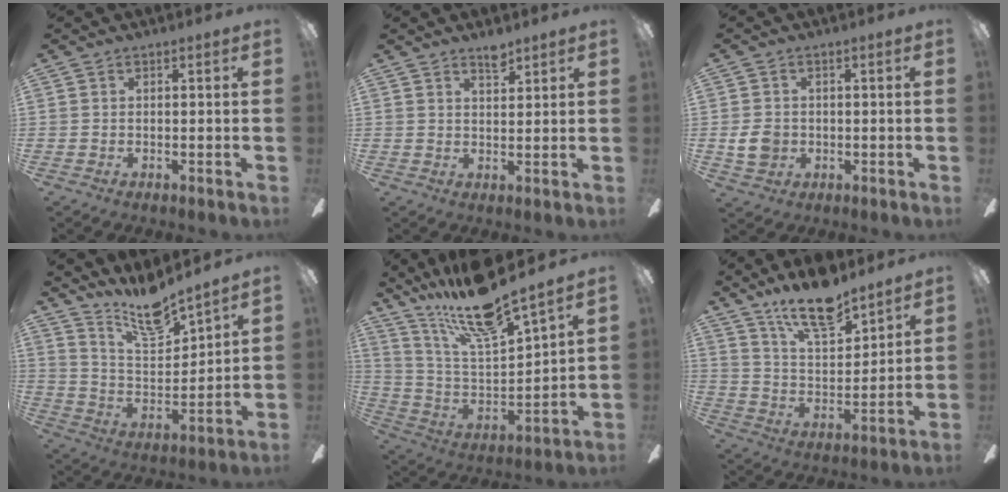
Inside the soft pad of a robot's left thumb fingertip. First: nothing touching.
{"total": 3.4, "force": [3.0, 0.9, 1.4], "torque": [-0.007, -0.018, 0.049]}
{"total": 5.2, "force": [-0.3, 4.3, 2.9], "torque": [-0.057, 0.004, -0.006]}
{"total": 12.9, "force": [11.1, 3.0, 5.9], "torque": [-0.119, -0.069, 0.196]}
{"total": 17.9, "force": [14.9, 2.4, 9.6], "torque": [-0.202, -0.100, 0.255]}
{"total": 15.0, "force": [11.8, 4.9, 7.9], "torque": [-0.145, -0.064, 0.207]}